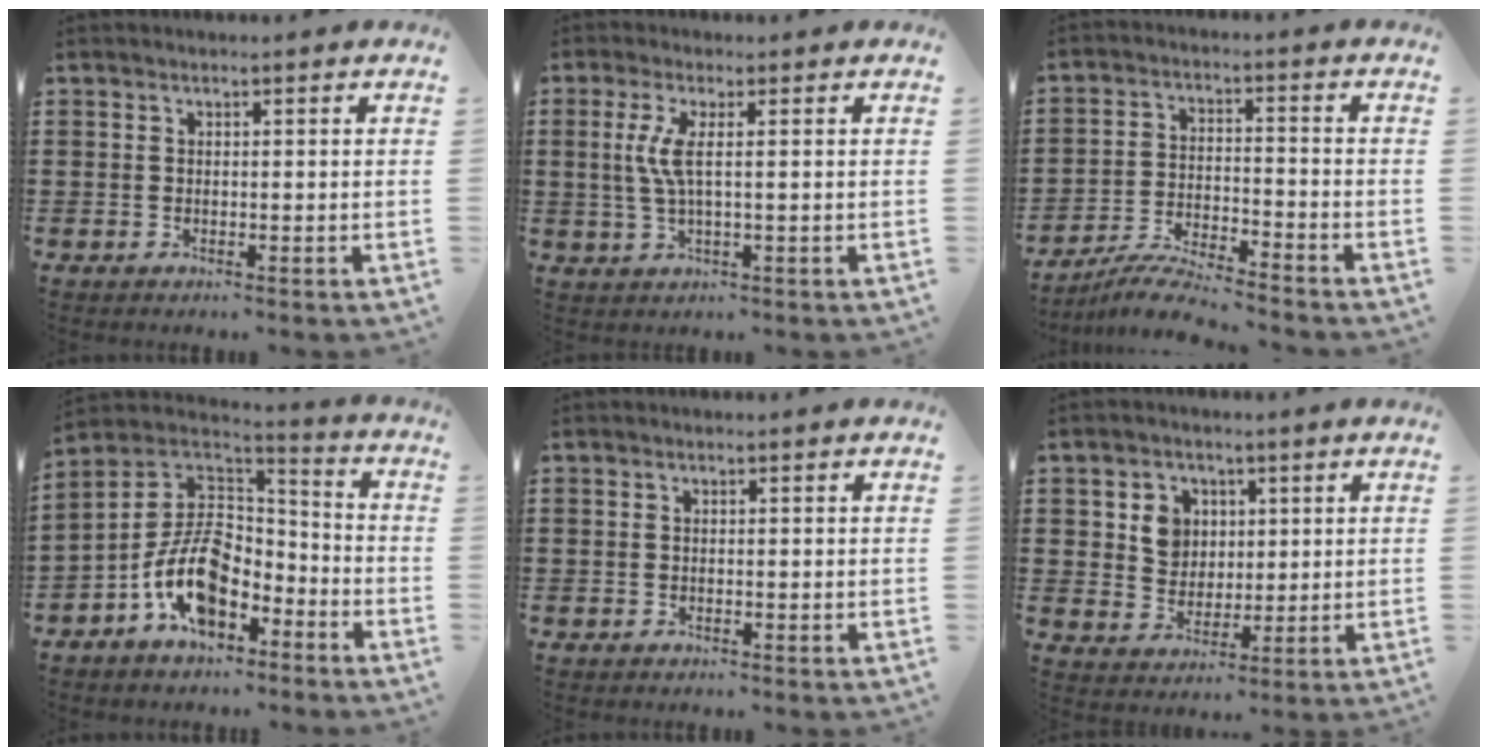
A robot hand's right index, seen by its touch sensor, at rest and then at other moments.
{"total": 4.2, "force": [0.5, 0.4, 4.2], "torque": [-0.102, -0.014, 0.000]}
{"total": 5.8, "force": [-5.6, -0.2, 1.5], "torque": [-0.038, -0.006, -0.110]}
{"total": 12.1, "force": [-5.4, 6.8, 8.4], "torque": [-0.194, 0.009, -0.110]}
{"total": 0.0}
{"total": 5.3, "force": [1.5, 4.7, 1.8], "torque": [-0.049, 0.014, 0.025]}